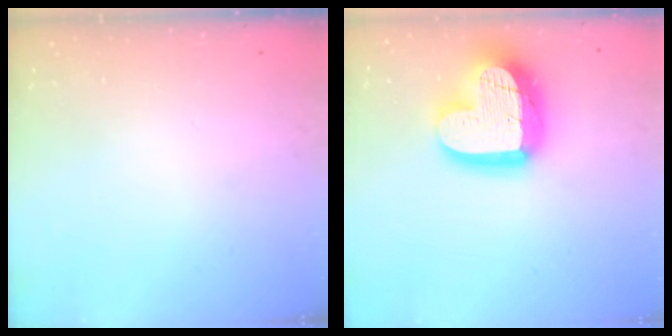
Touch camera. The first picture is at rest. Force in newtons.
{"total": 21.2, "press": 21.2, "slide": 1.7}